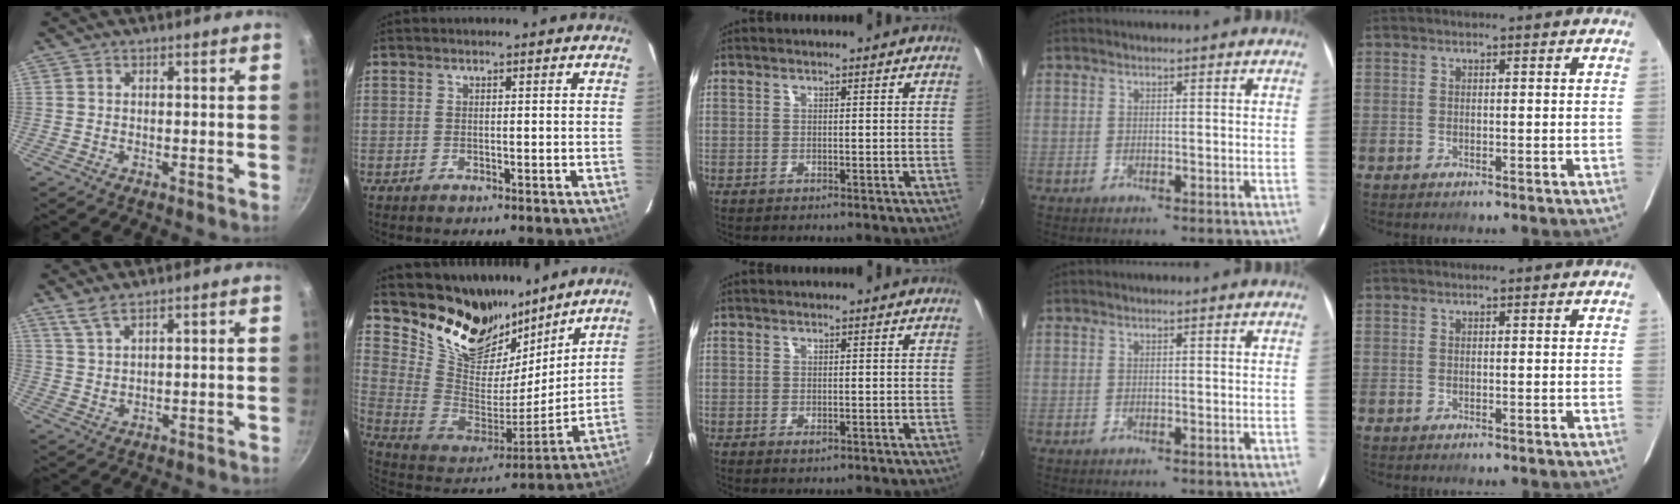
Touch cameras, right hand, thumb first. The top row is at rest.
{"thumb": {"total": 3.6, "force": [2.7, 0.9, 2.2], "torque": [-0.042, -0.015, 0.060]}, "index": {"total": 20.6, "force": [16.0, 10.1, 8.0], "torque": [-0.193, -0.012, 0.294]}, "middle": {"total": 0.9, "force": [-0.4, 0.5, 0.6], "torque": [-0.010, -0.003, -0.005]}}